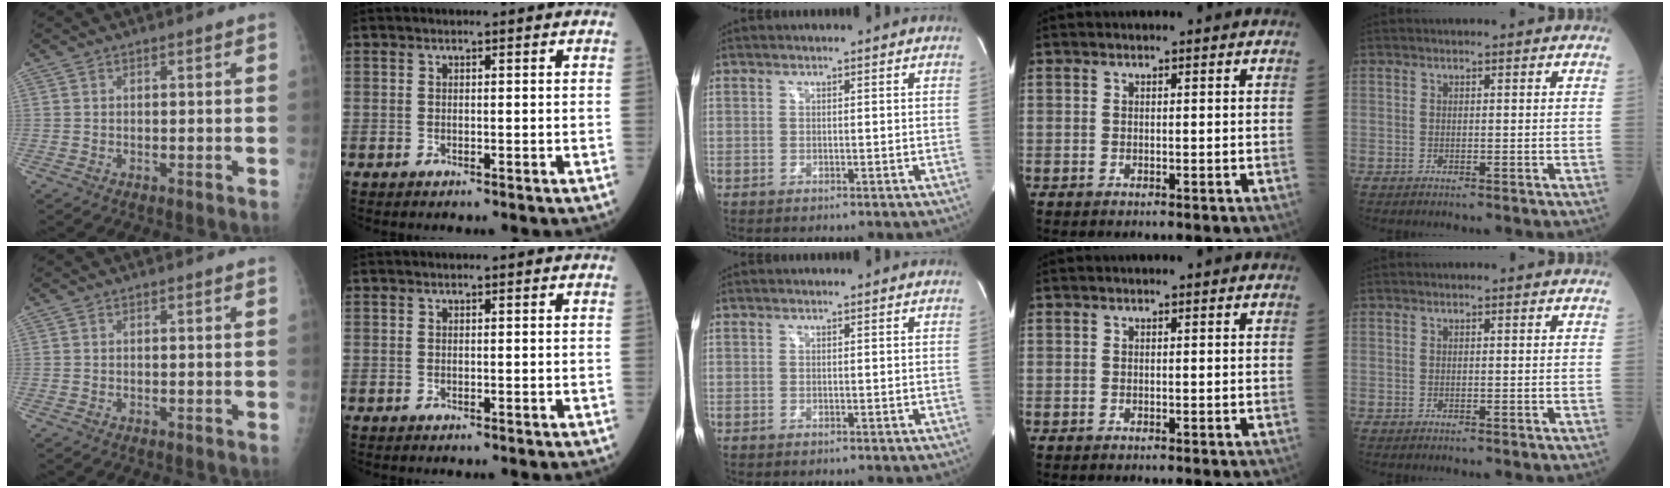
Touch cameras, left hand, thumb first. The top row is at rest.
{}